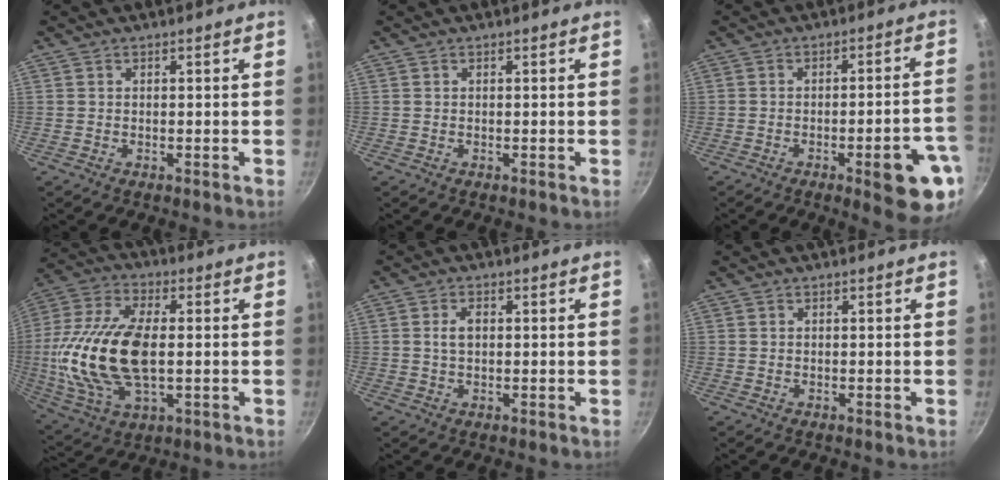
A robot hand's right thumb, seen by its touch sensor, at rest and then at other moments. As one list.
[{"total": 0.0}, {"total": 12.9, "force": [-5.1, 3.3, 11.3], "torque": [-0.114, 0.028, -0.060]}, {"total": 21.1, "force": [-0.2, 10.9, 18.1], "torque": [-0.371, 0.011, -0.006]}, {"total": 2.8, "force": [0.3, 1.7, 2.2], "torque": [-0.034, 0.005, 0.006]}, {"total": 0.0}]